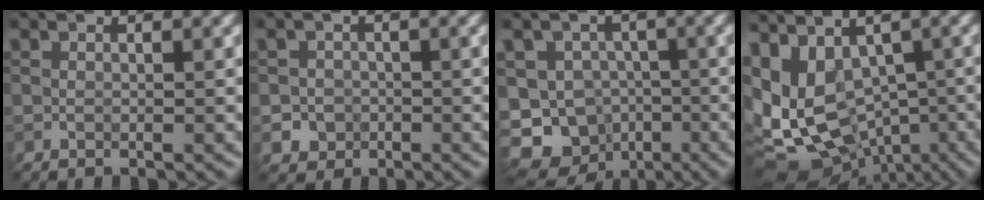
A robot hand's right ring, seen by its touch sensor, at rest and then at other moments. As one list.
[{"total": 1.7, "force": [-1.1, 1.0, -0.8], "torque": [0.022, 0.000, -0.006]}, {"total": 10.6, "force": [-6.0, 8.4, 2.2], "torque": [-0.049, -0.030, -0.084]}, {"total": 11.0, "force": [-1.7, 8.4, 7.0], "torque": [-0.149, -0.013, 0.028]}]